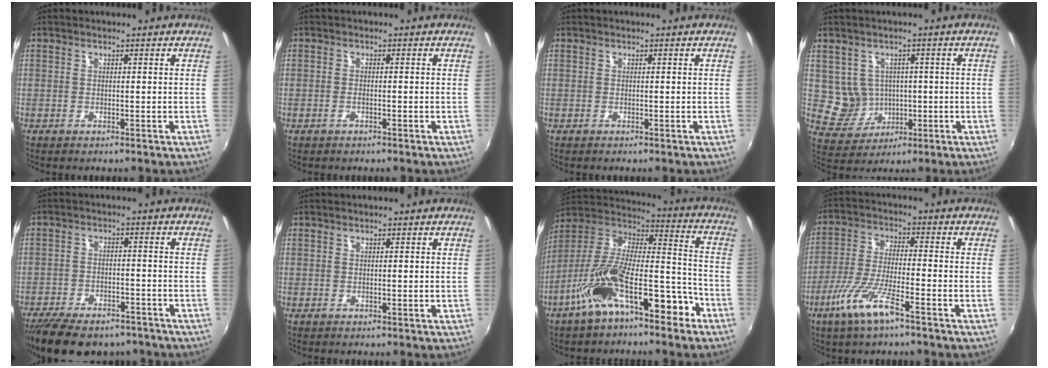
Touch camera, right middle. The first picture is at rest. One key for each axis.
{"total": 1.0, "fx": -0.8, "fy": 0.3, "fz": 0.6, "tx": -0.014, "ty": 0.000, "tz": -0.016}
{"total": 0.0}
{"total": 6.7, "fx": 0.2, "fy": 6.5, "fz": 1.6, "tx": -0.044, "ty": 0.010, "tz": 0.024}
{"total": 16.6, "fx": -13.0, "fy": 6.9, "fz": 7.8, "tx": -0.170, "ty": -0.021, "tz": -0.190}
{"total": 0.0}
{"total": 19.1, "fx": -11.0, "fy": 7.0, "fz": 13.9, "tx": -0.229, "ty": 0.016, "tz": -0.191}
{"total": 9.9, "fx": -5.9, "fy": 1.6, "fz": 7.8, "tx": -0.166, "ty": -0.011, "tz": -0.116}